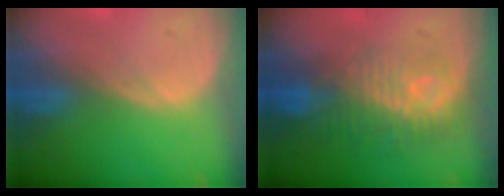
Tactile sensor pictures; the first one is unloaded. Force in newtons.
{"total": 9.7, "press": 8.7, "slide": 4.3}